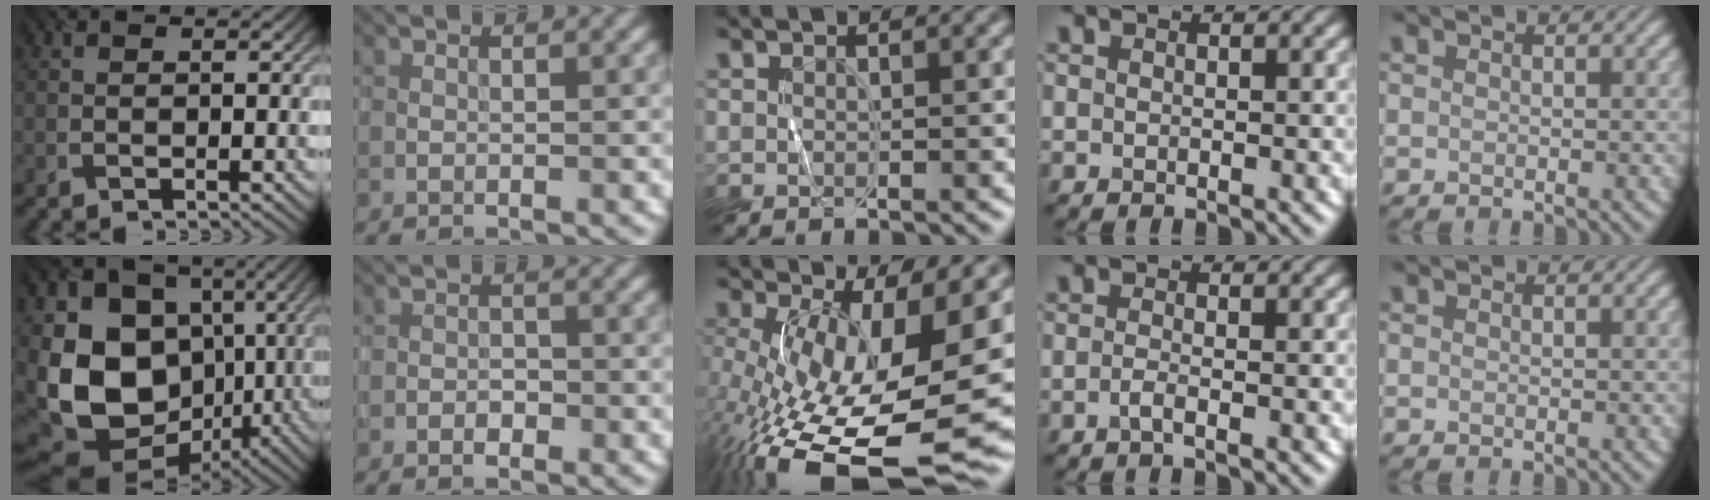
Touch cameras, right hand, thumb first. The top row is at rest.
{"thumb": {"total": 15.7, "force": [-1.5, 12.5, 9.4], "torque": [-0.202, -0.014, -0.030]}, "index": {"total": 1.2, "force": [-0.6, 0.6, 0.7], "torque": [-0.010, 0.001, -0.012]}, "middle": {"total": 15.7, "force": [-4.7, 5.8, 13.8], "torque": [-0.242, -0.029, -0.074]}, "ring": {"total": 1.0, "force": [-0.6, 0.0, 0.8], "torque": [-0.023, -0.002, -0.012]}}